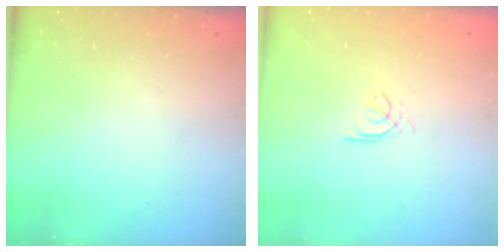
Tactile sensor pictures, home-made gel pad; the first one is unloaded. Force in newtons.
{"total": 0.7, "press": 0.6, "slide": 0.4}